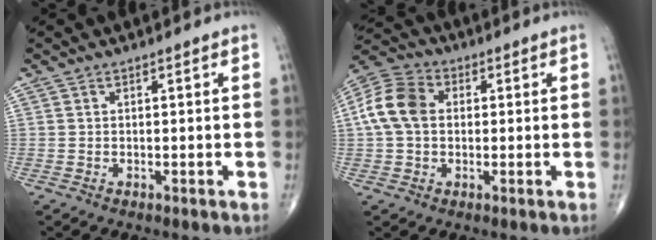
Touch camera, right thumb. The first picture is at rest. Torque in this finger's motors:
{"motor_torque": [-0.70, 0.94, 0.38, -0.36, 0.32]}